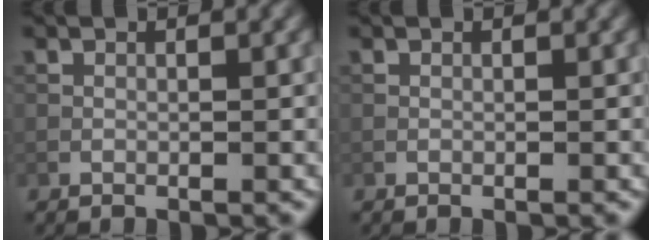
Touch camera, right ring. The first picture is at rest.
{"total": 0.0}